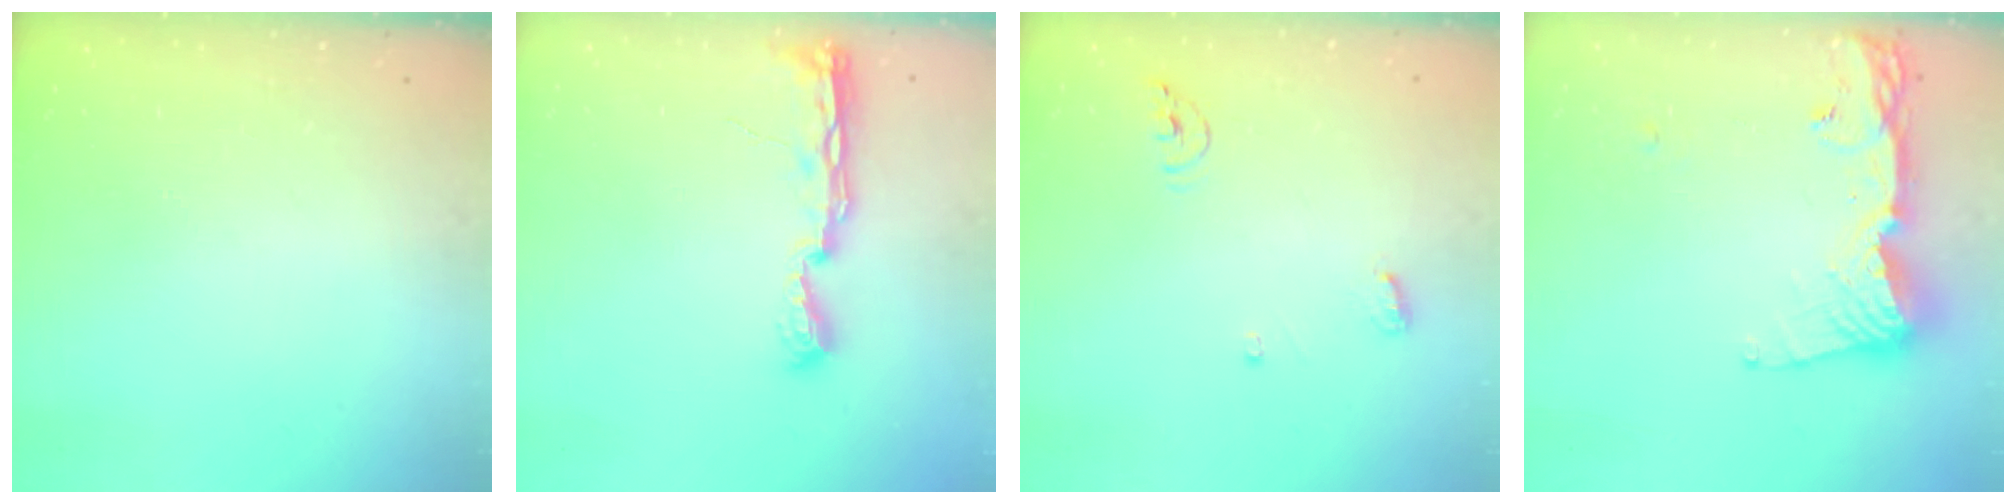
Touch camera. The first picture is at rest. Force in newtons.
{"total": 7.9, "press": 7.8, "slide": 0.8}
{"total": 6.5, "press": 6.5, "slide": 0.5}
{"total": 14.5, "press": 14.4, "slide": 1.7}